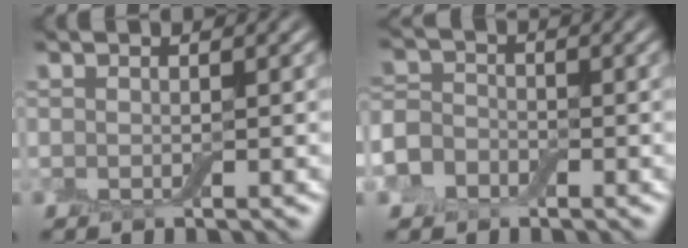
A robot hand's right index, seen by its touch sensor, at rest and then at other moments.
{"total": 5.0, "force": [-2.5, 3.9, 1.8], "torque": [-0.027, -0.002, -0.062]}